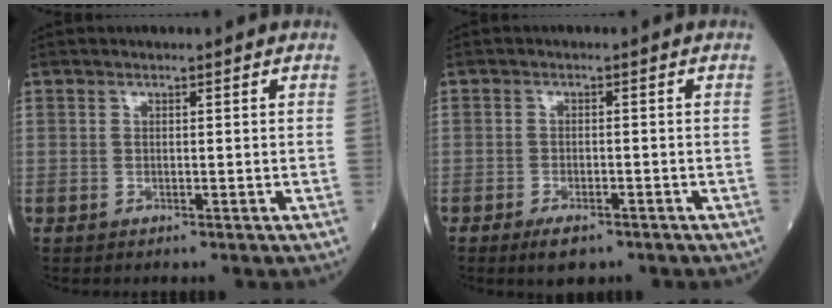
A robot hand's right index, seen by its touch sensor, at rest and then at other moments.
{"total": 3.4, "force": [-2.4, 1.2, 2.1], "torque": [-0.040, -0.003, -0.035]}